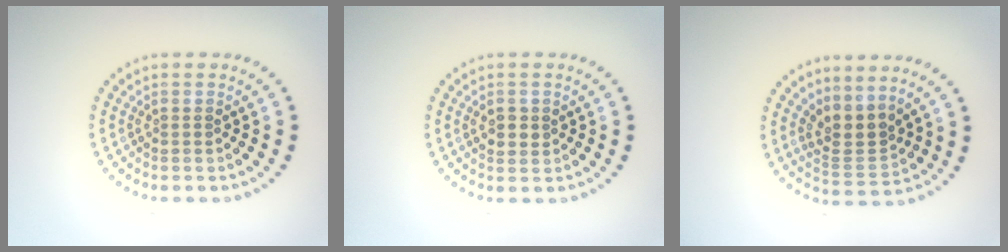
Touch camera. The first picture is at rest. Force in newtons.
{"total": 1.6, "press": 1.6, "slide": 0.3}
{"total": 2.9, "press": 2.3, "slide": 1.9}